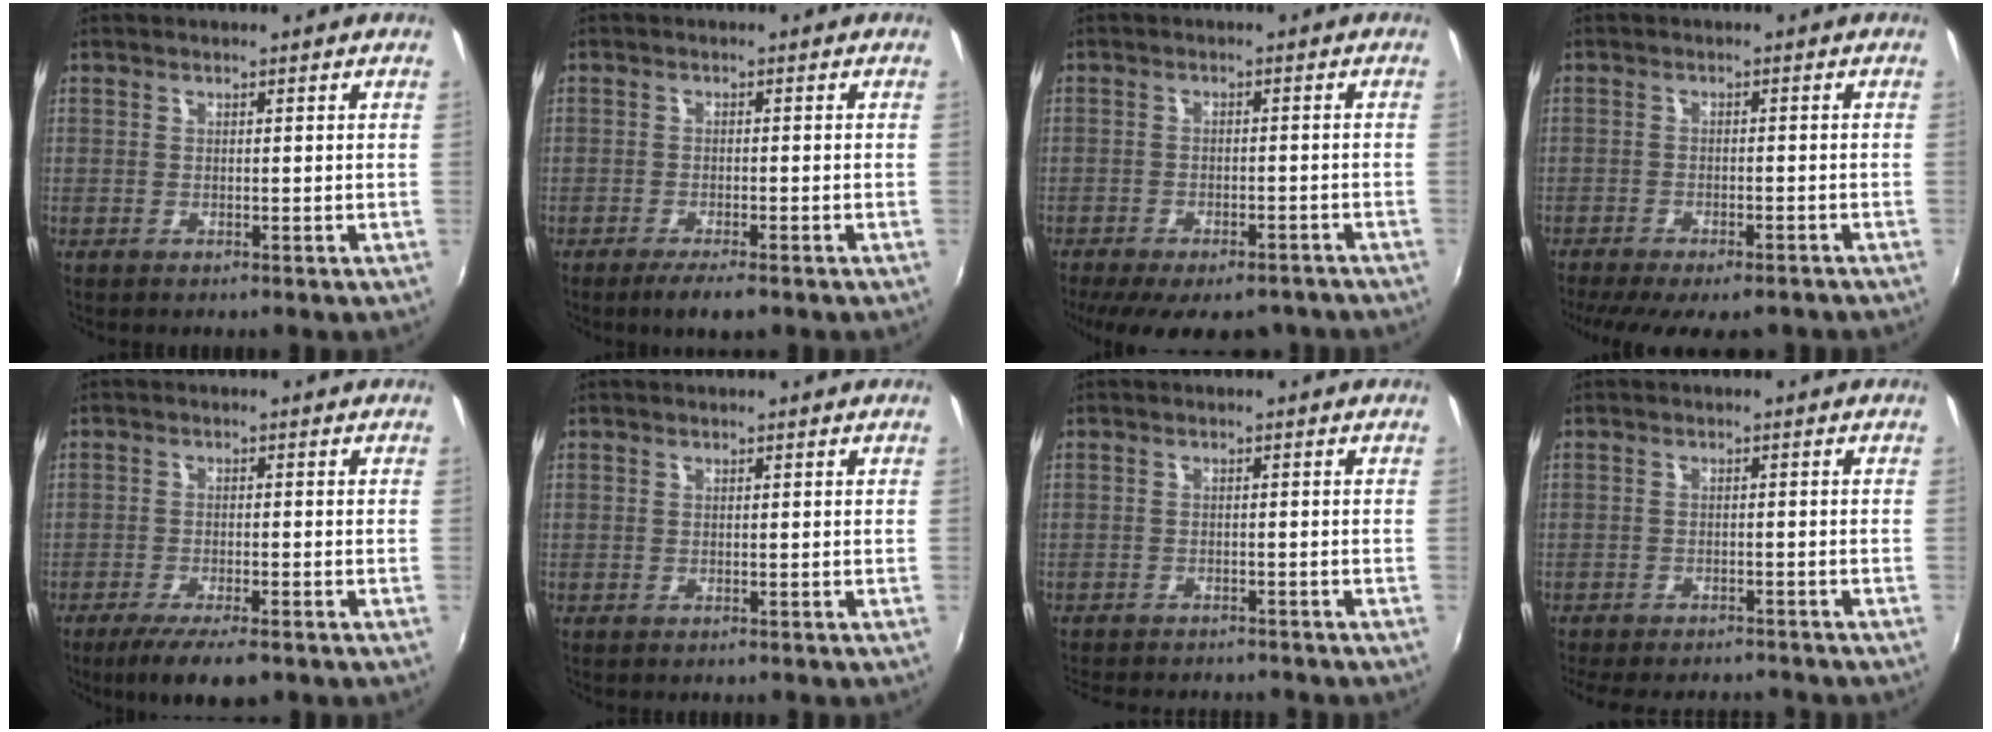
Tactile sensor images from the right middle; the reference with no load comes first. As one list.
[{"total": 4.2, "force": [-3.0, 0.7, 2.7], "torque": [-0.062, -0.013, -0.054]}, {"total": 16.5, "force": [-12.9, 6.1, 8.2], "torque": [-0.165, -0.034, -0.172]}, {"total": 13.2, "force": [-10.6, 3.7, 6.9], "torque": [-0.140, -0.041, -0.155]}, {"total": 8.4, "force": [-6.2, 2.0, 5.3], "torque": [-0.116, -0.025, -0.103]}, {"total": 0.7, "force": [-0.6, 0.2, 0.2], "torque": [-0.004, -0.003, -0.010]}, {"total": 10.5, "force": [-9.4, 2.8, 3.8], "torque": [-0.090, -0.019, -0.135]}, {"total": 12.8, "force": [-11.2, 3.6, 5.1], "torque": [-0.117, -0.019, -0.159]}]